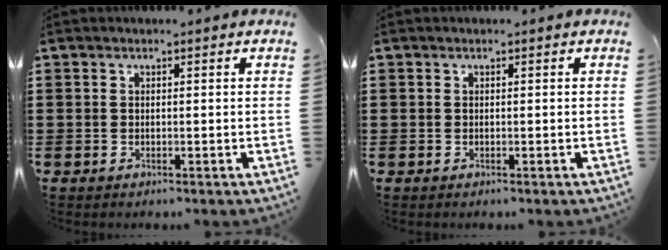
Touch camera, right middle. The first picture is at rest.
{"total": 0.0}